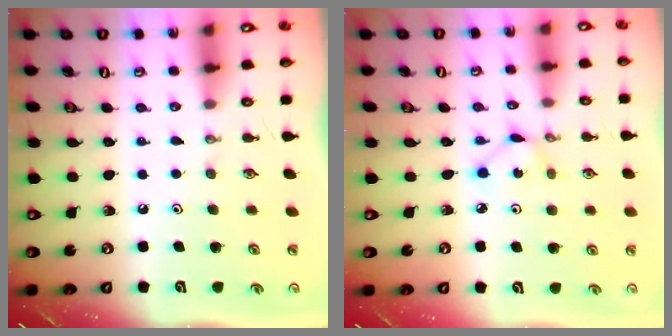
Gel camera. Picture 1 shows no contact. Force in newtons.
{"total": 1.7, "press": 1.7, "slide": 0.1}